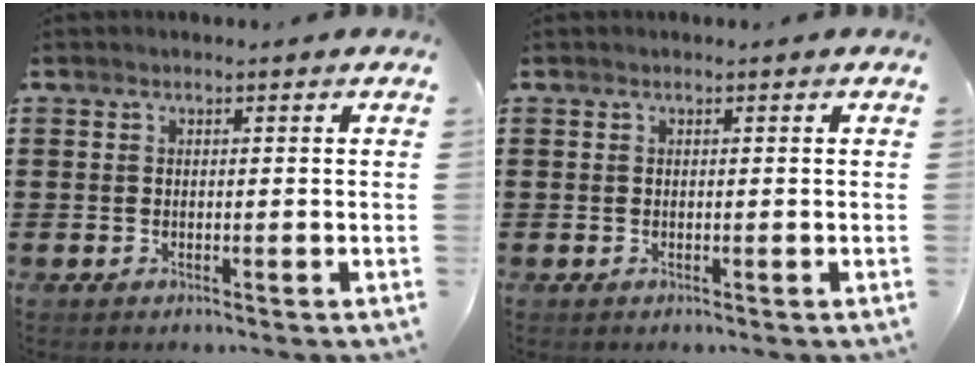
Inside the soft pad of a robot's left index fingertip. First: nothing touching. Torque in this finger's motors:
{"motor_torque": [0.60, -0.83, 0.00, -0.01]}